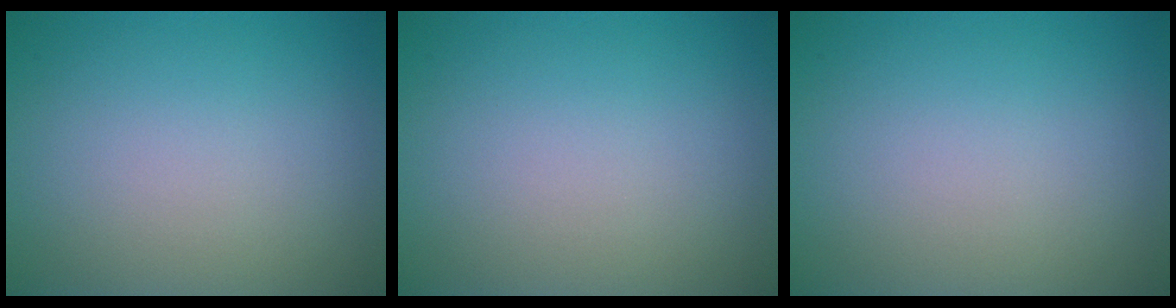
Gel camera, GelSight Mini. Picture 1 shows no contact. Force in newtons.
{"total": 0.0}
{"total": 0.0}